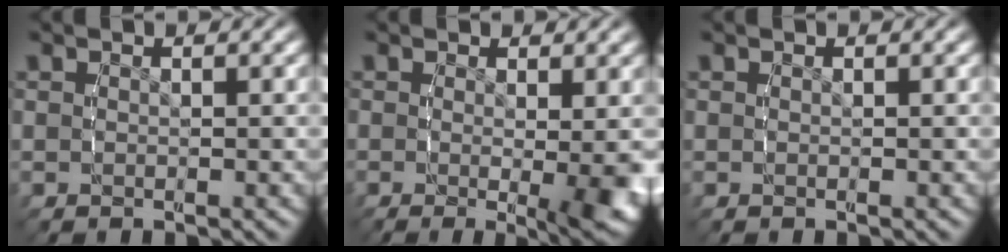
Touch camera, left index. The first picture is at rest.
{"total": 3.7, "force": [-0.5, 0.2, 3.6], "torque": [-0.045, -0.019, -0.009]}
{"total": 0.0}